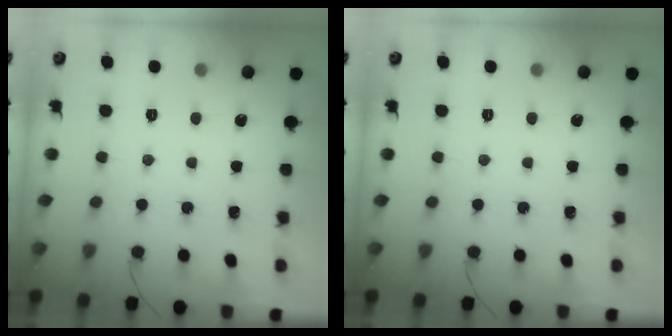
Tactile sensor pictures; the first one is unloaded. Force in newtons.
{"total": 0.0}